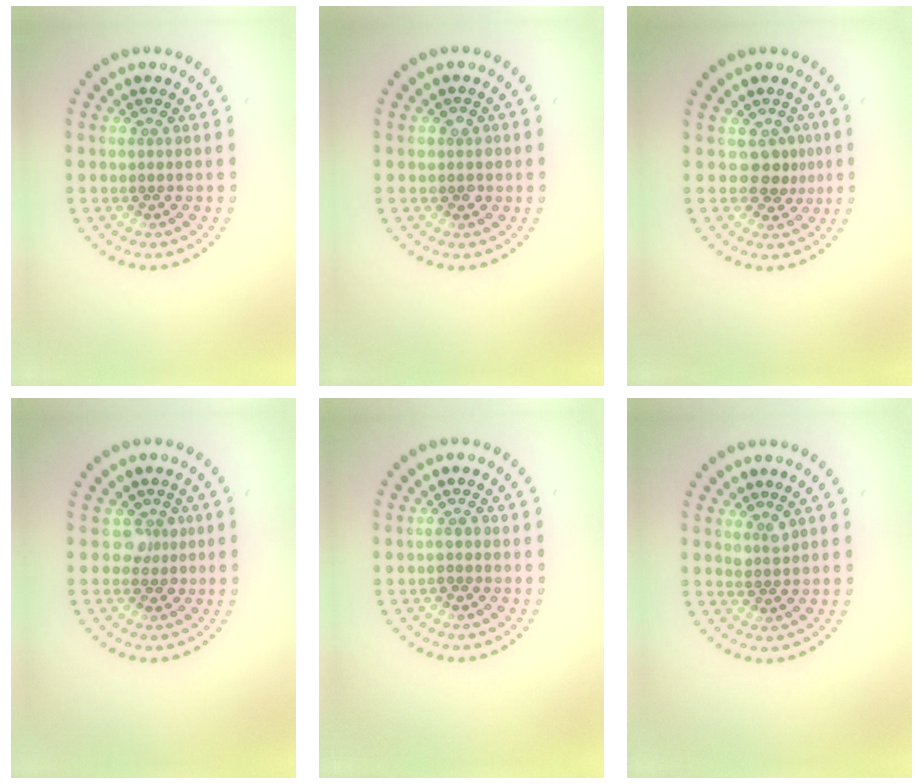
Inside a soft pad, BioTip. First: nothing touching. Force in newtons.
{"total": 1.5, "press": 1.3, "slide": 0.7}
{"total": 2.2, "press": 1.6, "slide": 1.5}
{"total": 1.8, "press": 1.4, "slide": 1.2}
{"total": 1.1, "press": 1.0, "slide": 0.4}
{"total": 1.2, "press": 1.0, "slide": 0.6}